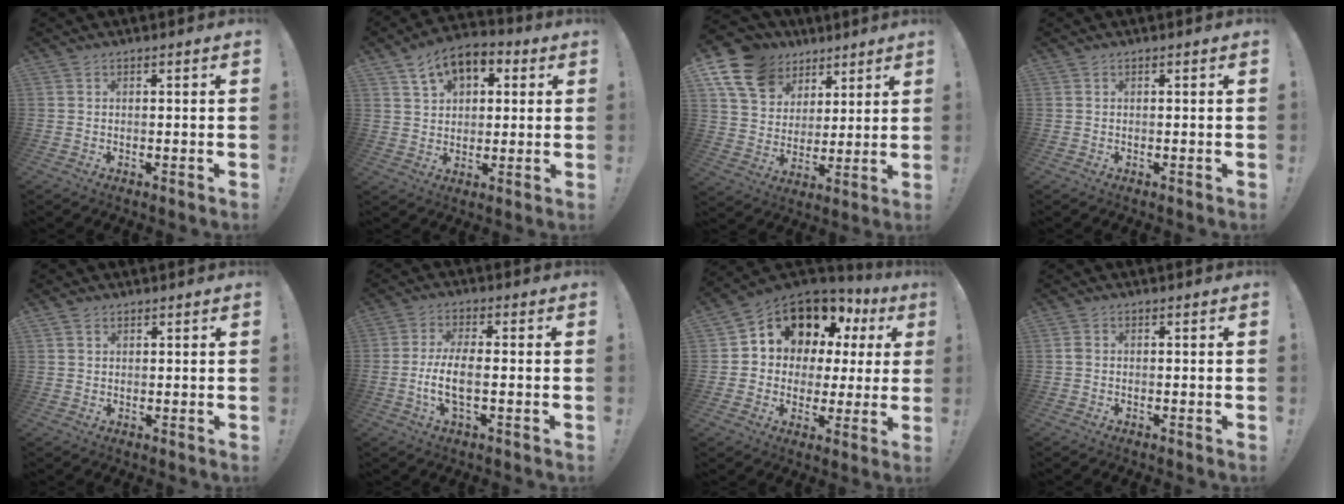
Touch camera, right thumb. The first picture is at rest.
{"total": 10.1, "force": [4.9, 6.8, 5.6], "torque": [-0.090, -0.014, 0.094]}
{"total": 16.0, "force": [9.2, 11.4, 6.4], "torque": [-0.106, -0.052, 0.181]}
{"total": 0.0}
{"total": 2.1, "force": [1.4, 1.6, 0.3], "torque": [0.009, -0.011, 0.023]}
{"total": 8.3, "force": [-1.6, 2.4, 7.8], "torque": [-0.163, -0.002, -0.030]}
{"total": 11.8, "force": [6.9, 7.9, 5.3], "torque": [-0.097, -0.056, 0.136]}
{"total": 1.0, "force": [-0.1, 0.6, 0.8], "torque": [-0.015, 0.004, -0.002]}